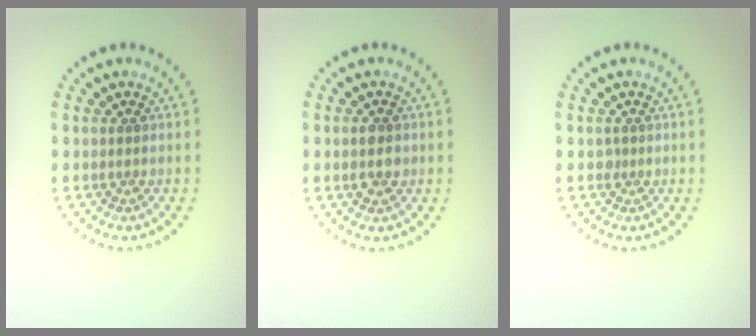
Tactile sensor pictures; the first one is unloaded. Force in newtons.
{"total": 2.6, "press": 2.6, "slide": 0.1}
{"total": 0.5, "press": 0.4, "slide": 0.4}